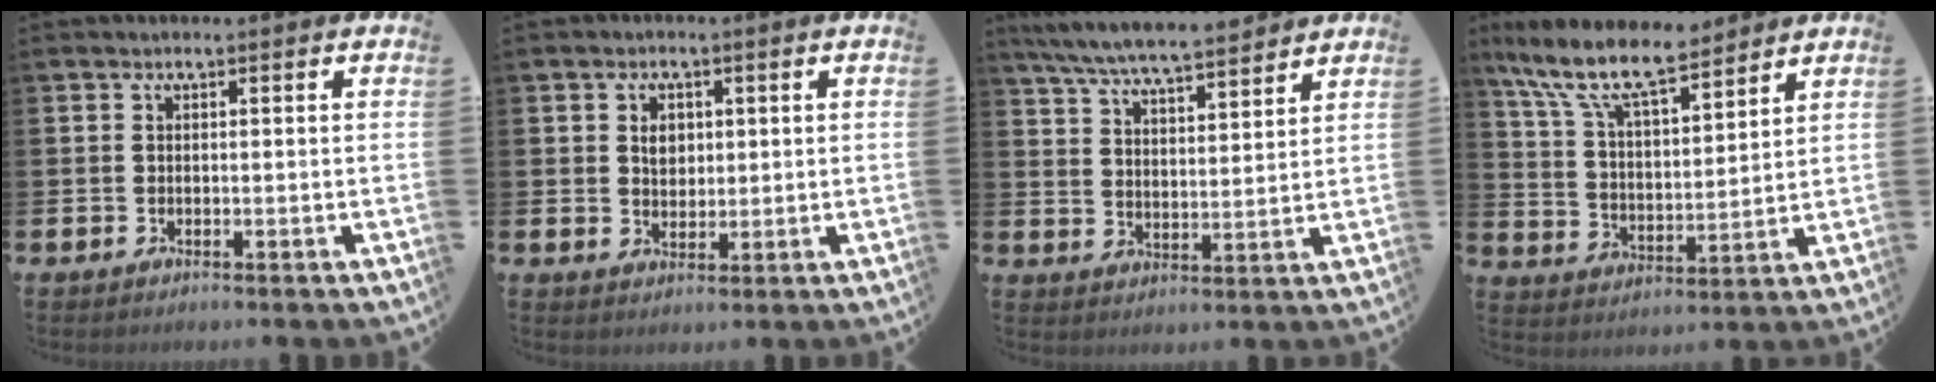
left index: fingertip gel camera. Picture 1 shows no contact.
{"total": 2.5, "force": [0.9, 1.9, 1.4], "torque": [-0.007, 0.000, 0.009]}
{"total": 7.1, "force": [6.8, 0.2, 1.9], "torque": [-0.066, -0.041, 0.123]}
{"total": 10.7, "force": [8.8, 3.2, 5.3], "torque": [-0.142, -0.042, 0.156]}